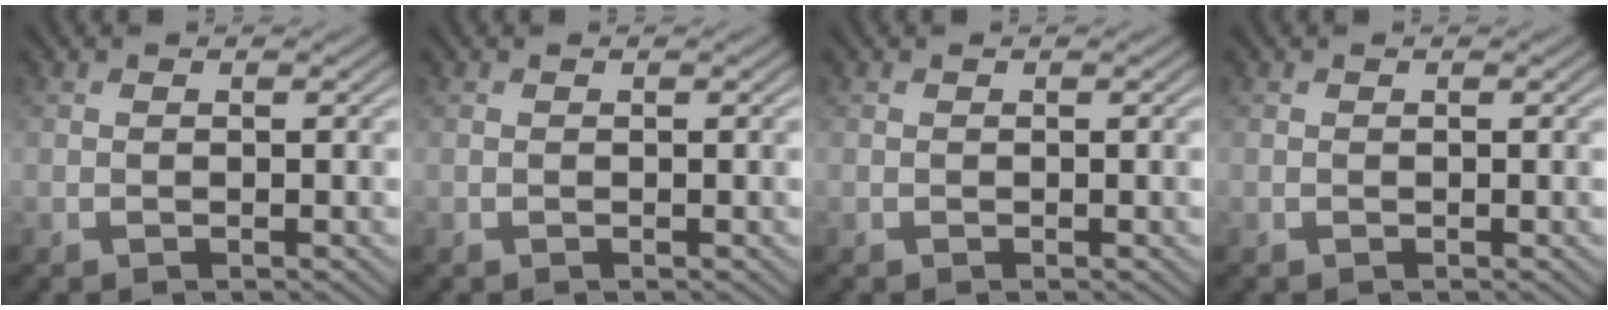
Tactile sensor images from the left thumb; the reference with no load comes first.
{"total": 0.0}
{"total": 0.0}
{"total": 0.0}